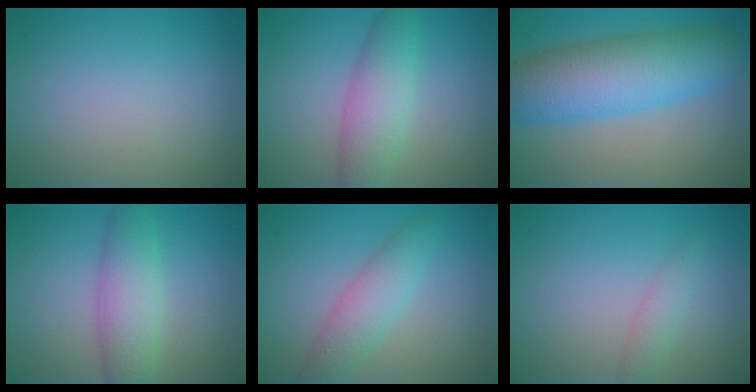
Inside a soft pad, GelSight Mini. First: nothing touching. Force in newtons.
{"total": 4.4, "press": 4.4, "slide": 0.1}
{"total": 8.9, "press": 8.9, "slide": 0.2}
{"total": 4.3, "press": 4.3, "slide": 0.1}
{"total": 3.4, "press": 3.4, "slide": 0.1}
{"total": 1.4, "press": 1.4, "slide": 0.1}